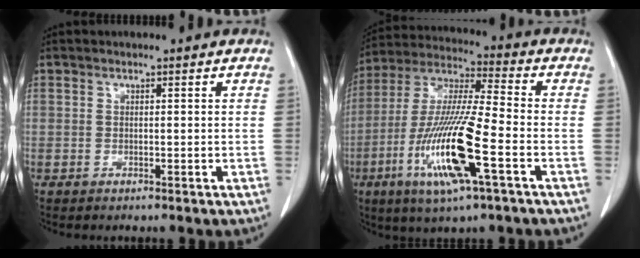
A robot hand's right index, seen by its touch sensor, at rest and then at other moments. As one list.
[{"total": 16.7, "force": [-5.8, 1.2, 15.7], "torque": [-0.322, -0.020, -0.109]}]